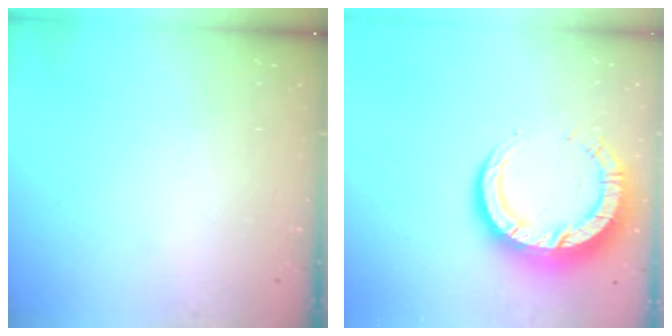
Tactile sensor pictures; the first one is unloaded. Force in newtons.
{"total": 13.3, "press": 13.2, "slide": 1.3}